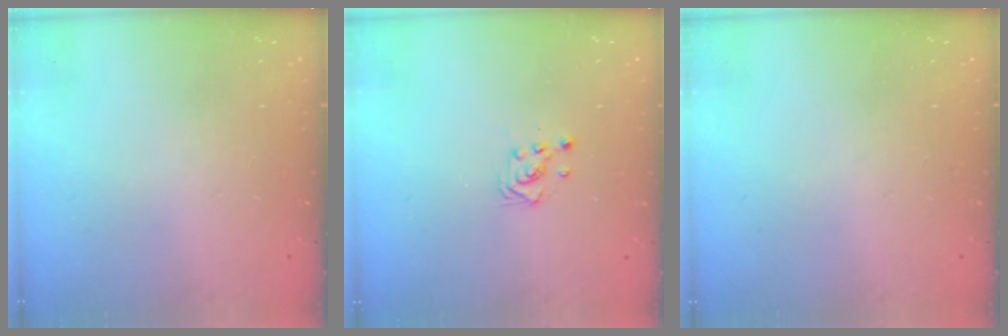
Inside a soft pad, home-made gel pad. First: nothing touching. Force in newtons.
{"total": 2.9, "press": 2.8, "slide": 0.3}
{"total": 0.0}